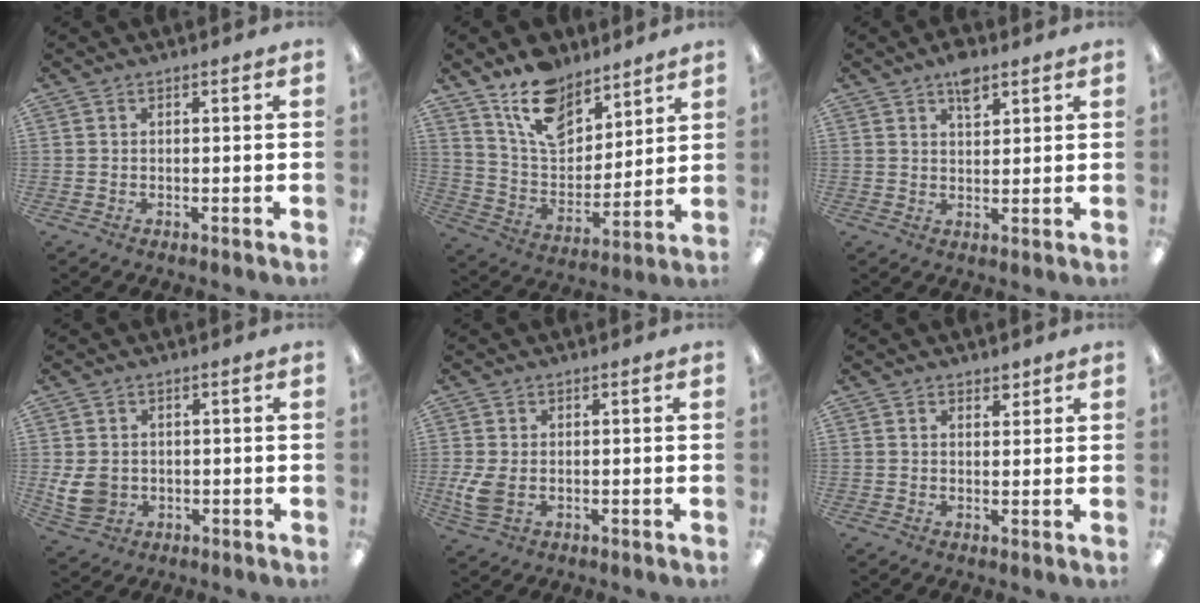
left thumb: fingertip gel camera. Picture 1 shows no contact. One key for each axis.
{"total": 14.8, "fx": 11.1, "fy": 7.7, "fz": 5.9, "tx": -0.116, "ty": -0.062, "tz": 0.210}
{"total": 5.6, "fx": 3.8, "fy": 2.8, "fz": 3.1, "tx": -0.036, "ty": -0.015, "tz": 0.062}
{"total": 6.4, "fx": 0.3, "fy": 5.4, "fz": 3.3, "tx": -0.067, "ty": 0.010, "tz": 0.012}
{"total": 5.5, "fx": -0.3, "fy": 3.8, "fz": 3.9, "tx": -0.086, "ty": -0.003, "tz": -0.008}
{"total": 2.3, "fx": 1.7, "fy": 1.5, "fz": 0.5, "tx": 0.006, "ty": -0.005, "tz": 0.029}